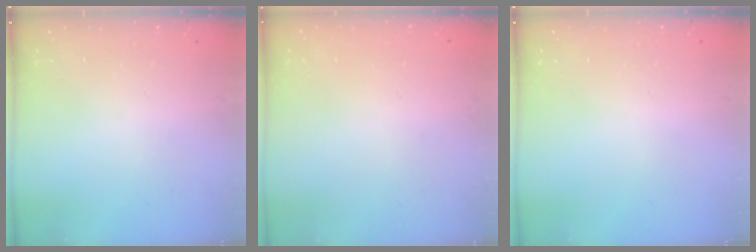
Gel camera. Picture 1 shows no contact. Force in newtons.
{"total": 0.0}
{"total": 0.0}